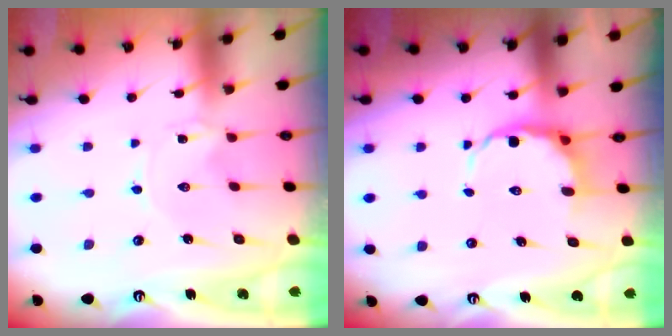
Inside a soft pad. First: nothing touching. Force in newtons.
{"total": 7.2, "press": 6.9, "slide": 2.0}